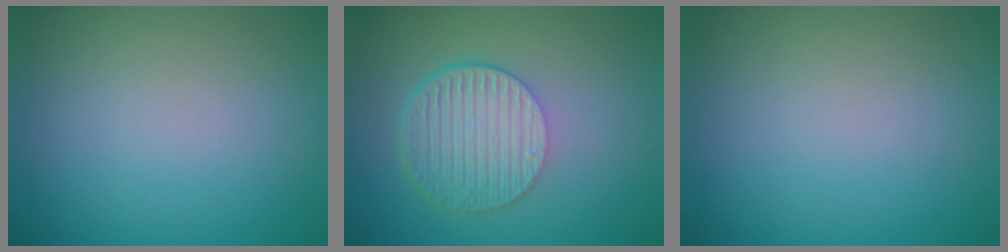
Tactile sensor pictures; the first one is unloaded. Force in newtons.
{"total": 6.4, "press": 4.4, "slide": 4.6}
{"total": 0.0}